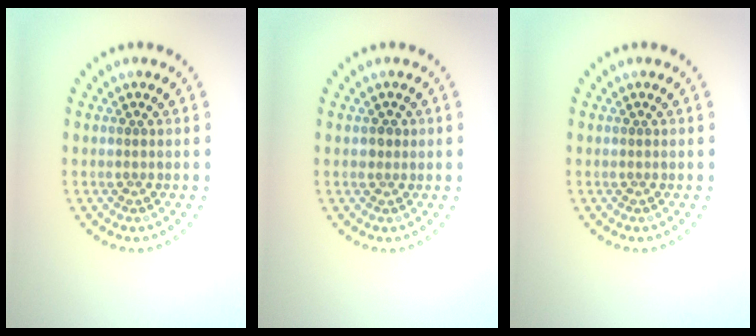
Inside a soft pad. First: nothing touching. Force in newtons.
{"total": 1.0, "press": 0.8, "slide": 0.5}
{"total": 0.0}